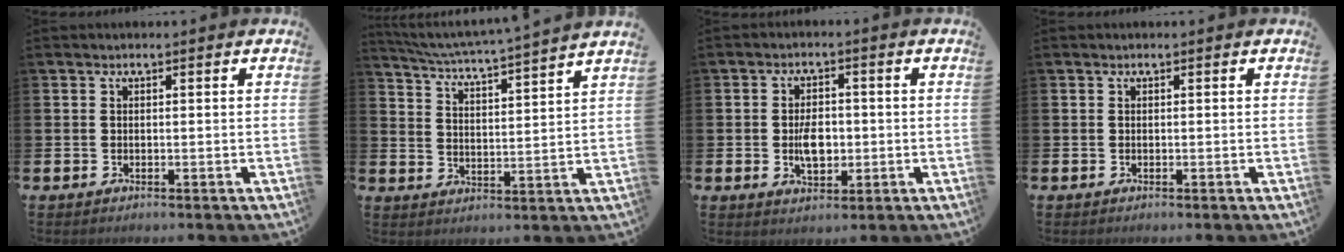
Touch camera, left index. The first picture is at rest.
{"total": 5.1, "force": [4.8, -0.5, 1.4], "torque": [-0.049, -0.041, 0.080]}
{"total": 4.6, "force": [-0.4, 2.7, 3.7], "torque": [-0.055, 0.000, -0.010]}
{"total": 0.0}